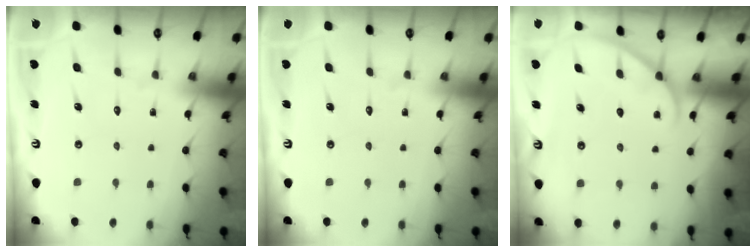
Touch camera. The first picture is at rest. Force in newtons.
{"total": 0.0}
{"total": 2.8, "press": 2.8, "slide": 0.4}